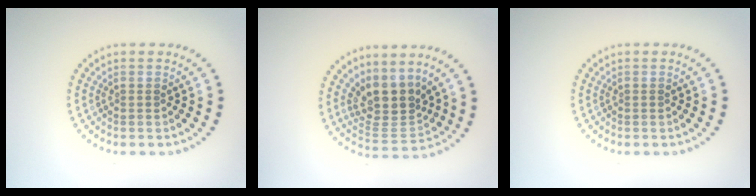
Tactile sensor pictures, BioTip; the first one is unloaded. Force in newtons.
{"total": 4.1, "press": 3.2, "slide": 2.5}
{"total": 0.0}